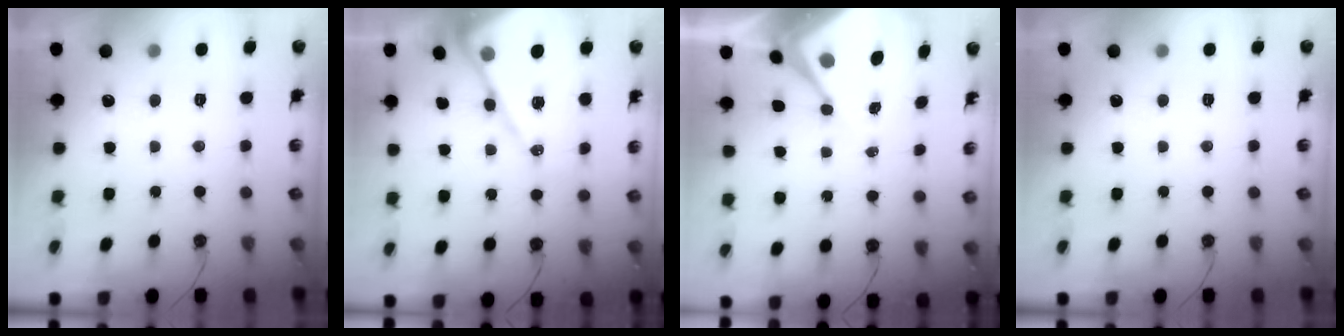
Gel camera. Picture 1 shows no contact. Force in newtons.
{"total": 14.7, "press": 14.6, "slide": 1.4}
{"total": 7.8, "press": 7.7, "slide": 0.5}
{"total": 0.0}